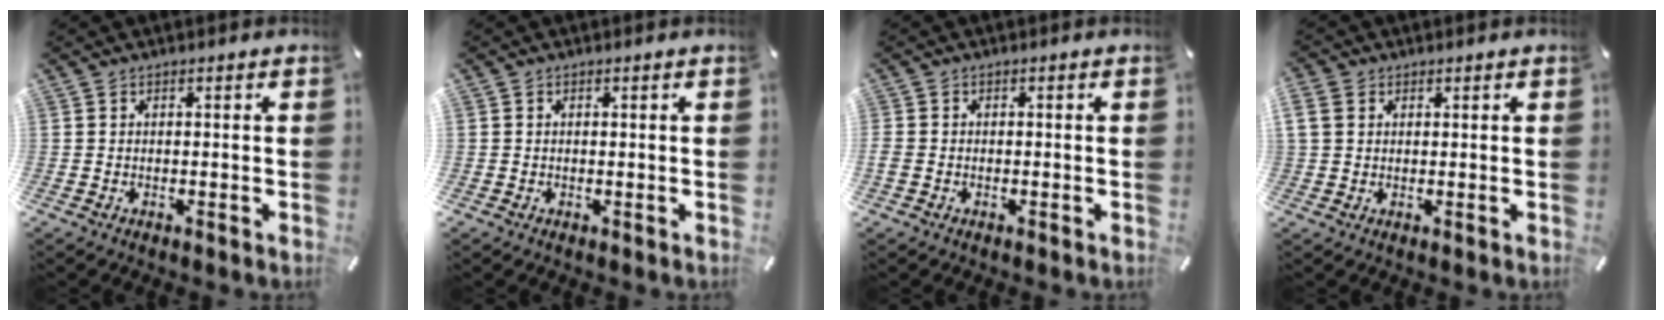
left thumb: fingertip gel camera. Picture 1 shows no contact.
{"total": 1.3, "force": [0.1, 1.3, -0.2], "torque": [0.004, 0.004, 0.000]}
{"total": 1.2, "force": [-0.6, 0.9, 0.5], "torque": [-0.005, 0.003, -0.012]}
{"total": 3.2, "force": [1.4, 2.5, 1.5], "torque": [-0.034, 0.004, 0.028]}